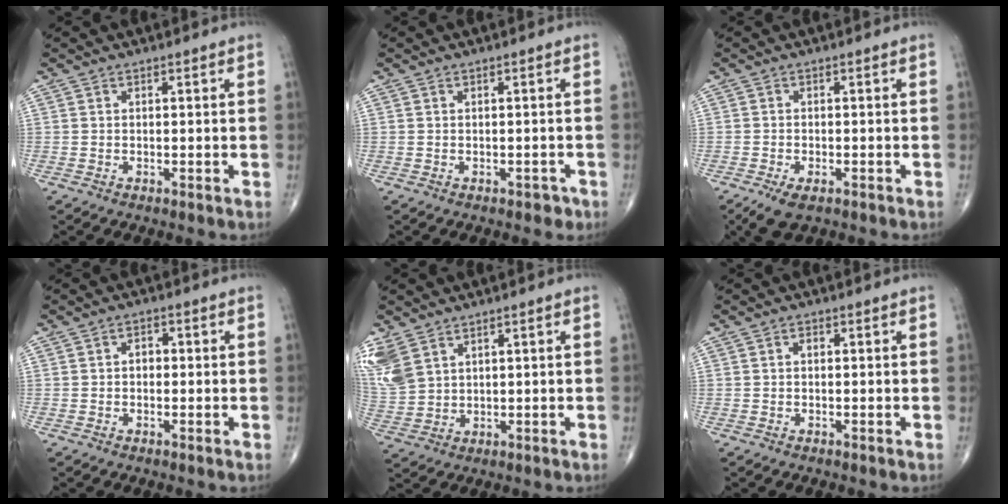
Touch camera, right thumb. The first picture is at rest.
{"total": 1.4, "force": [-0.7, 1.0, 0.5], "torque": [0.002, 0.005, -0.007]}
{"total": 4.4, "force": [-2.5, 2.0, 3.1], "torque": [-0.061, -0.004, -0.041]}
{"total": 2.1, "force": [0.0, 1.6, 1.4], "torque": [-0.009, 0.010, -0.005]}
{"total": 10.3, "force": [5.6, 6.5, 5.7], "torque": [-0.149, -0.008, 0.127]}
{"total": 0.9, "force": [0.0, 0.6, 0.6], "torque": [-0.005, 0.003, -0.002]}